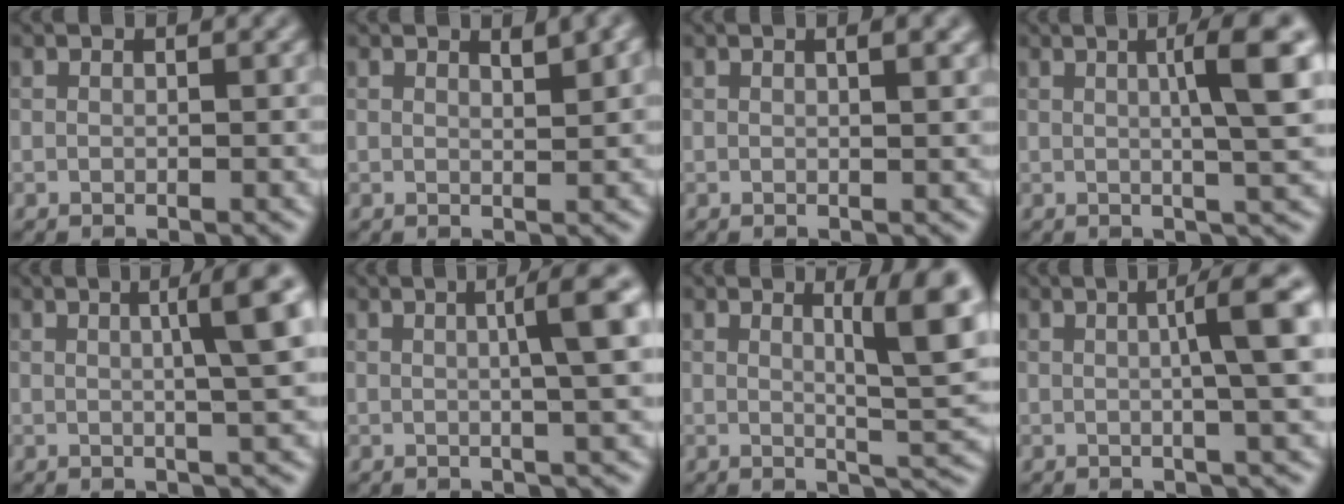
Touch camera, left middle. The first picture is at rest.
{"total": 2.1, "force": [1.4, 0.5, 1.5], "torque": [-0.012, 0.004, 0.020]}
{"total": 1.9, "force": [0.9, 0.6, 1.6], "torque": [-0.016, 0.003, 0.009]}
{"total": 6.1, "force": [1.2, 0.8, 5.9], "torque": [-0.080, 0.011, 0.019]}
{"total": 5.4, "force": [1.2, 0.9, 5.2], "torque": [-0.063, 0.017, 0.017]}
{"total": 5.2, "force": [0.9, 0.9, 5.1], "torque": [-0.062, 0.017, 0.012]}
{"total": 6.3, "force": [1.9, 1.2, 5.8], "torque": [-0.071, -0.005, 0.030]}
{"total": 5.8, "force": [0.8, 0.9, 5.7], "torque": [-0.072, 0.017, 0.011]}